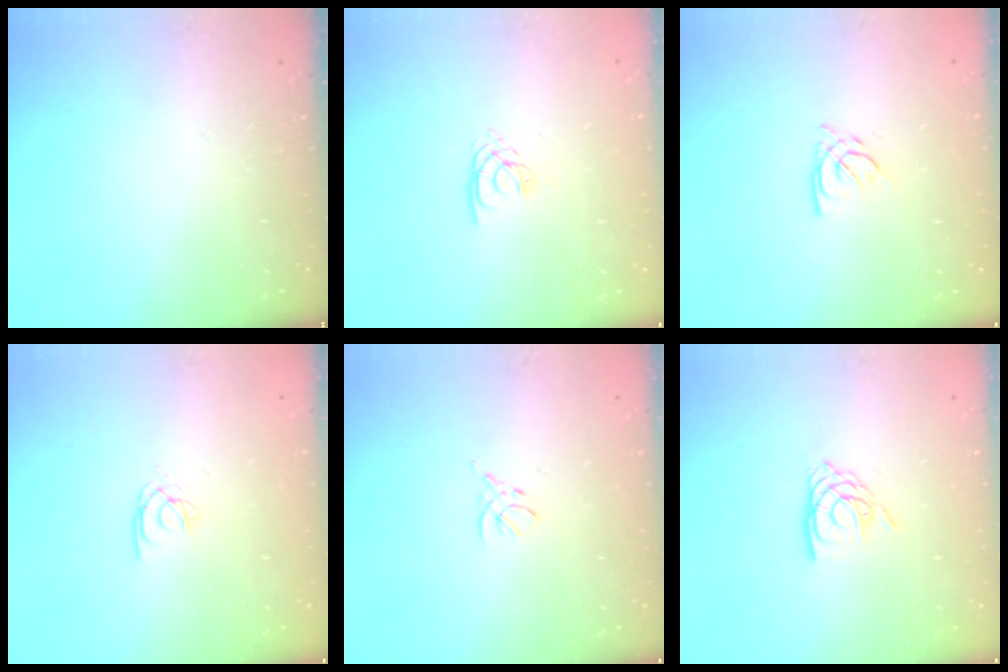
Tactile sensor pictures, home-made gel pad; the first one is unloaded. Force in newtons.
{"total": 2.1, "press": 2.1, "slide": 0.3}
{"total": 4.2, "press": 4.2, "slide": 0.3}
{"total": 2.5, "press": 2.5, "slide": 0.1}
{"total": 3.0, "press": 3.0, "slide": 0.7}
{"total": 7.9, "press": 7.9, "slide": 0.6}